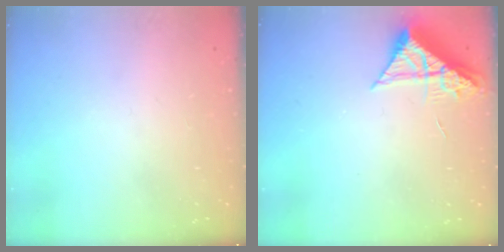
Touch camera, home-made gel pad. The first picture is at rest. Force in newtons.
{"total": 8.4, "press": 8.4, "slide": 0.8}